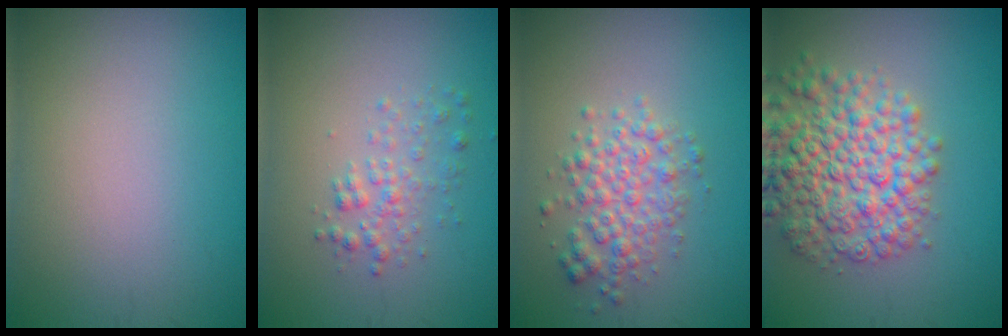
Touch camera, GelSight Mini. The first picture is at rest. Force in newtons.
{"total": 1.8, "press": 1.8, "slide": 0.0}
{"total": 3.3, "press": 3.3, "slide": 0.1}
{"total": 7.7, "press": 7.7, "slide": 0.3}